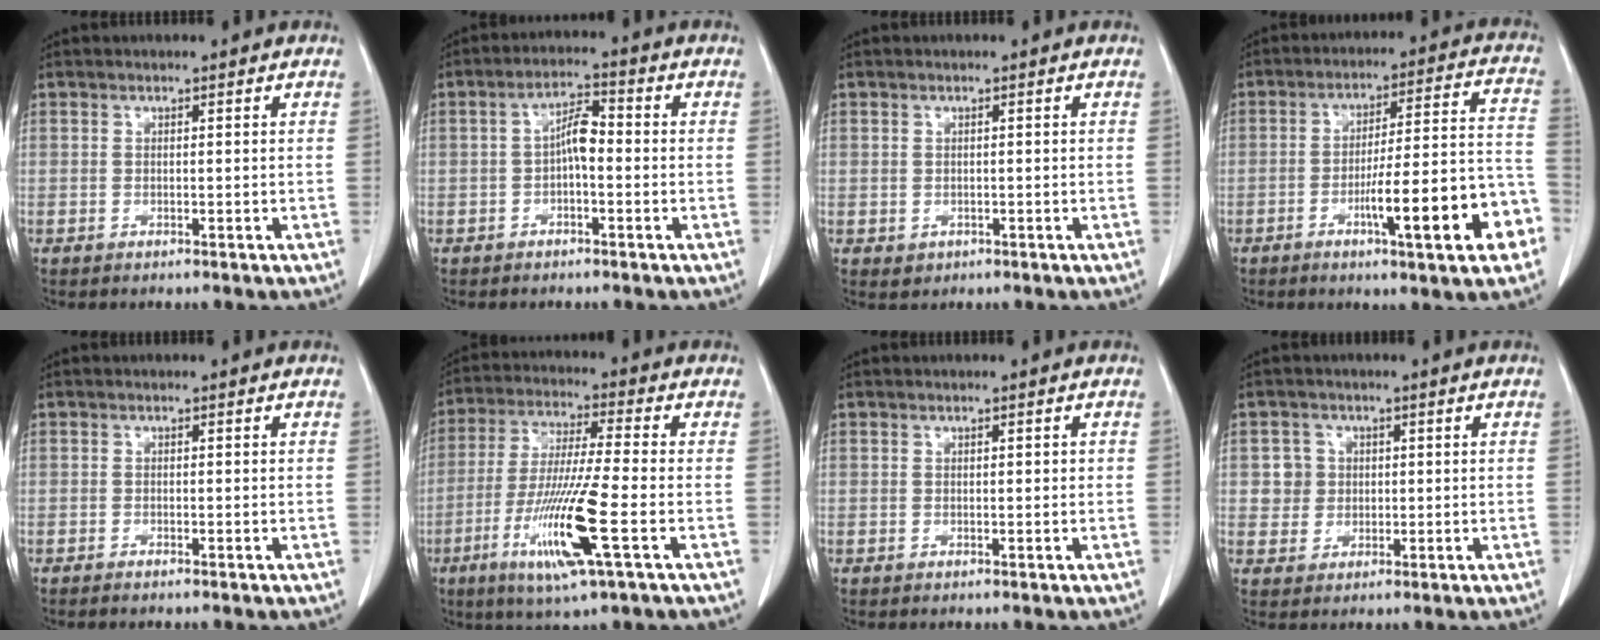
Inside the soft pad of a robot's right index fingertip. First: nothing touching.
{"total": 4.3, "force": [-0.6, 1.4, 4.0], "torque": [-0.074, 0.016, -0.012]}
{"total": 1.5, "force": [-0.3, 1.4, 0.3], "torque": [-0.004, 0.002, 0.004]}
{"total": 16.0, "force": [-6.5, 1.7, 14.5], "torque": [-0.182, 0.020, -0.088]}
{"total": 0.8, "force": [-0.7, 0.0, 0.4], "torque": [-0.010, -0.001, -0.011]}
{"total": 14.0, "force": [-5.0, 0.0, 13.1], "torque": [-0.263, -0.027, -0.095]}
{"total": 0.7, "force": [0.1, 0.3, 0.7], "torque": [-0.008, 0.002, 0.003]}
{"total": 3.5, "force": [0.6, 3.4, 0.3], "torque": [0.004, 0.009, 0.012]}